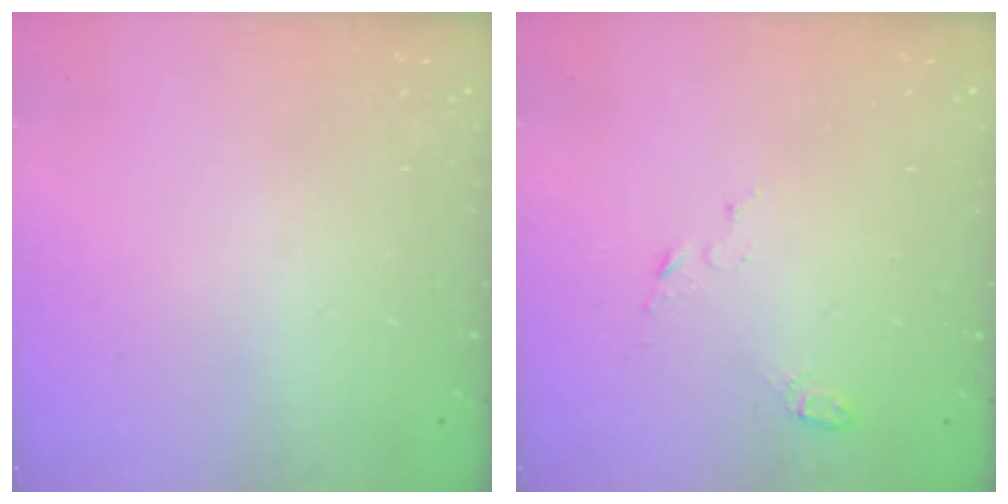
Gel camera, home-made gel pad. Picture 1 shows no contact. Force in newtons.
{"total": 4.4, "press": 4.3, "slide": 0.7}